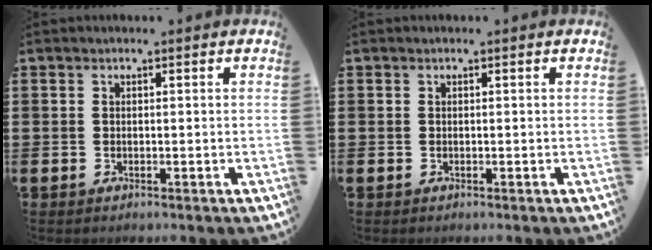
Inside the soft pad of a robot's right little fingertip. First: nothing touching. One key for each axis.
{"total": 0.0}